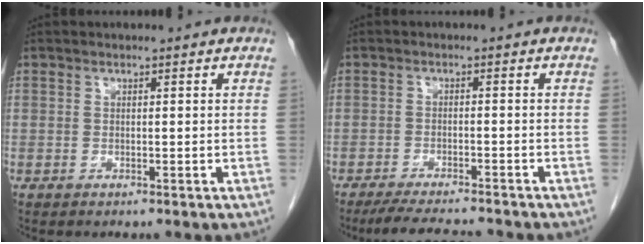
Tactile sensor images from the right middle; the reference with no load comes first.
{"total": 7.5, "force": [-6.7, 0.1, 3.2], "torque": [-0.048, -0.018, -0.109]}